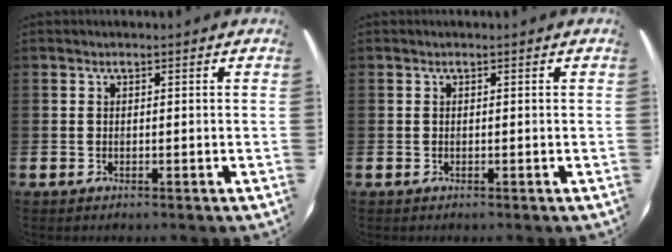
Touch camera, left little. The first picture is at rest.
{"total": 0.0}